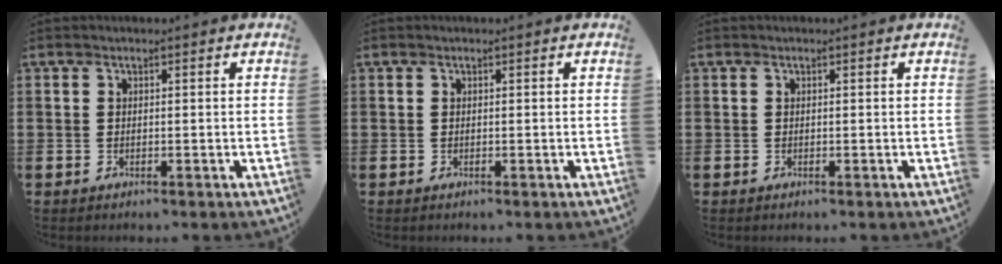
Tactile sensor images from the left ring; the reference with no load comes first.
{"total": 0.0}
{"total": 0.0}